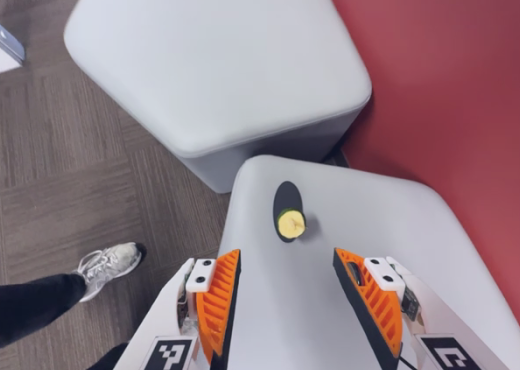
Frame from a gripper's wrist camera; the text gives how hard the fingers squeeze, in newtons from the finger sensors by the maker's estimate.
{"total": 0.0}